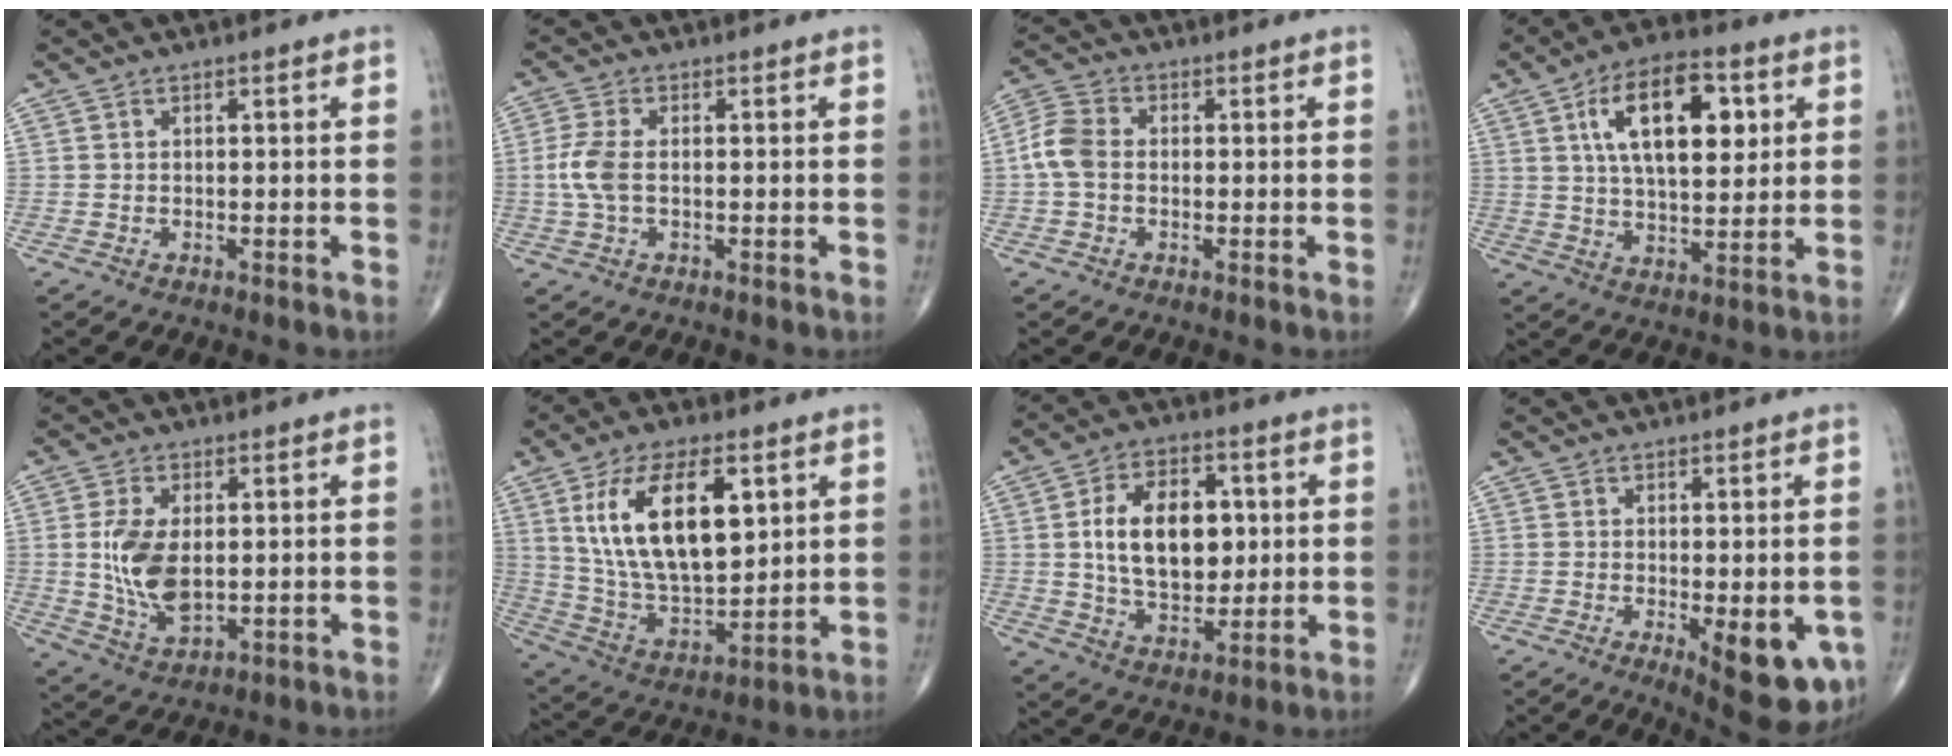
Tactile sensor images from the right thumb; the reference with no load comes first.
{"total": 5.1, "force": [-0.2, 2.5, 4.4], "torque": [-0.118, 0.007, -0.008]}
{"total": 6.0, "force": [-0.4, 4.3, 4.2], "torque": [-0.090, 0.017, -0.018]}
{"total": 16.7, "force": [5.2, 8.1, 13.7], "torque": [-0.201, -0.006, 0.087]}
{"total": 10.6, "force": [0.7, 5.8, 8.8], "torque": [-0.173, -0.012, 0.024]}
{"total": 20.1, "force": [6.4, 9.6, 16.4], "torque": [-0.281, -0.021, 0.127]}
{"total": 15.4, "force": [2.1, 9.4, 12.1], "torque": [-0.171, -0.005, 0.039]}
{"total": 10.8, "force": [-3.1, 4.1, 9.5], "torque": [-0.107, -0.017, -0.032]}